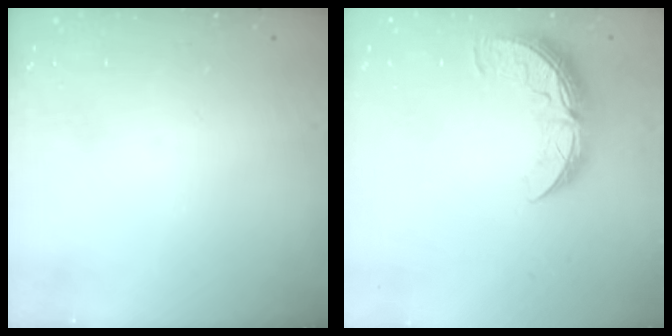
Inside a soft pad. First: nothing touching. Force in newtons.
{"total": 11.0, "press": 11.0, "slide": 0.4}